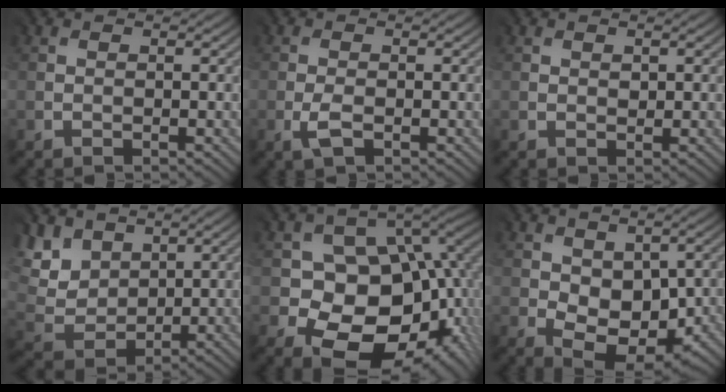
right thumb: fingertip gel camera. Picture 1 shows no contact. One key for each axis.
{"total": 1.7, "fx": -0.9, "fy": 0.7, "fz": 1.3, "tx": -0.038, "ty": -0.005, "tz": -0.019}
{"total": 1.0, "fx": 0.5, "fy": 0.7, "fz": 0.5, "tx": -0.006, "ty": -0.002, "tz": 0.010}
{"total": 7.5, "fx": 4.3, "fy": 5.2, "fz": 3.2, "tx": -0.136, "ty": -0.002, "tz": 0.098}
{"total": 15.2, "fx": -2.7, "fy": 10.8, "fz": 10.3, "tx": -0.151, "ty": -0.026, "tz": -0.030}
{"total": 8.2, "fx": -0.6, "fy": 5.7, "fz": 5.8, "tx": -0.096, "ty": -0.018, "tz": -0.003}